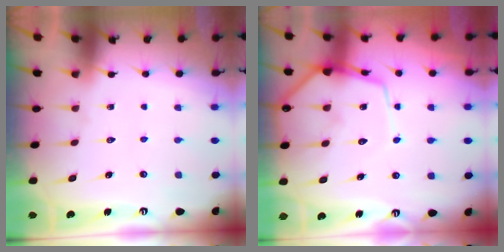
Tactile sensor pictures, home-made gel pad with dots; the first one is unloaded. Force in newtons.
{"total": 11.6, "press": 11.5, "slide": 1.4}